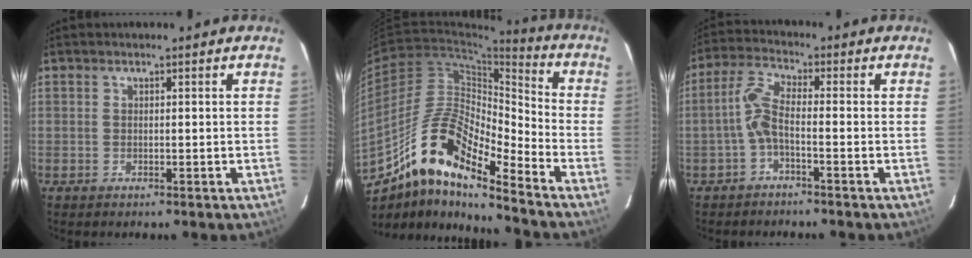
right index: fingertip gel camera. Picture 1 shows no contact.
{"total": 16.0, "force": [-11.0, 3.5, 11.1], "torque": [-0.207, 0.023, -0.192]}
{"total": 5.0, "force": [-1.4, 0.8, 4.8], "torque": [-0.103, 0.014, -0.033]}